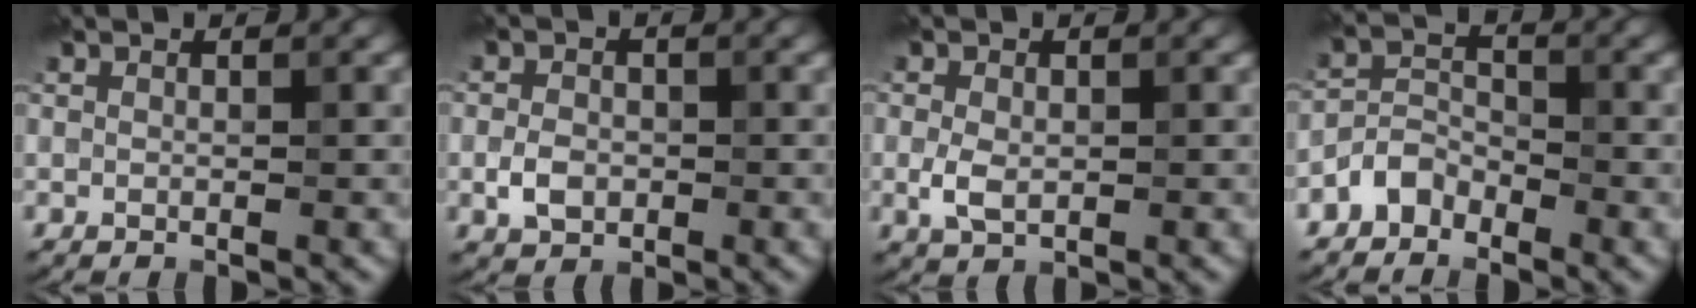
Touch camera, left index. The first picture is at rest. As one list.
[{"total": 2.6, "force": [-0.6, 1.9, 1.5], "torque": [-0.028, -0.002, -0.017]}, {"total": 2.4, "force": [-0.2, 1.6, 1.7], "torque": [-0.037, -0.003, -0.003]}, {"total": 2.6, "force": [-2.0, 1.5, 0.8], "torque": [-0.011, 0.014, -0.045]}]